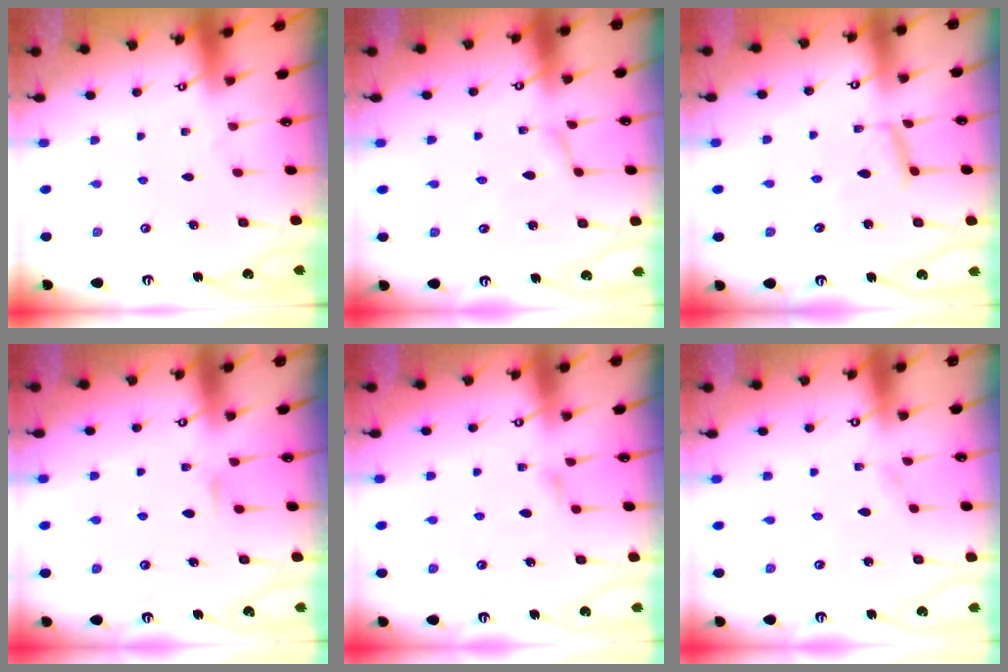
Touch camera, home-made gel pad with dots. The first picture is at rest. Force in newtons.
{"total": 2.3, "press": 2.3, "slide": 0.2}
{"total": 11.0, "press": 11.0, "slide": 0.8}
{"total": 4.9, "press": 4.8, "slide": 0.6}
{"total": 6.1, "press": 6.0, "slide": 0.8}
{"total": 1.1, "press": 1.1, "slide": 0.1}